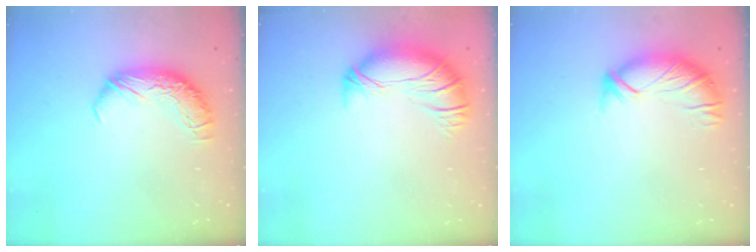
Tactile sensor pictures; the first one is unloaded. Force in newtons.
{"total": 2.8, "press": 0.9, "slide": 2.6}
{"total": 3.3, "press": 3.0, "slide": 1.3}